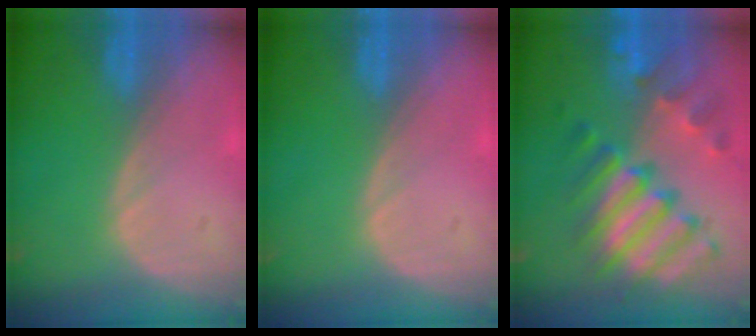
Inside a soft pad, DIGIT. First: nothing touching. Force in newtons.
{"total": 0.0}
{"total": 11.6, "press": 10.0, "slide": 5.9}